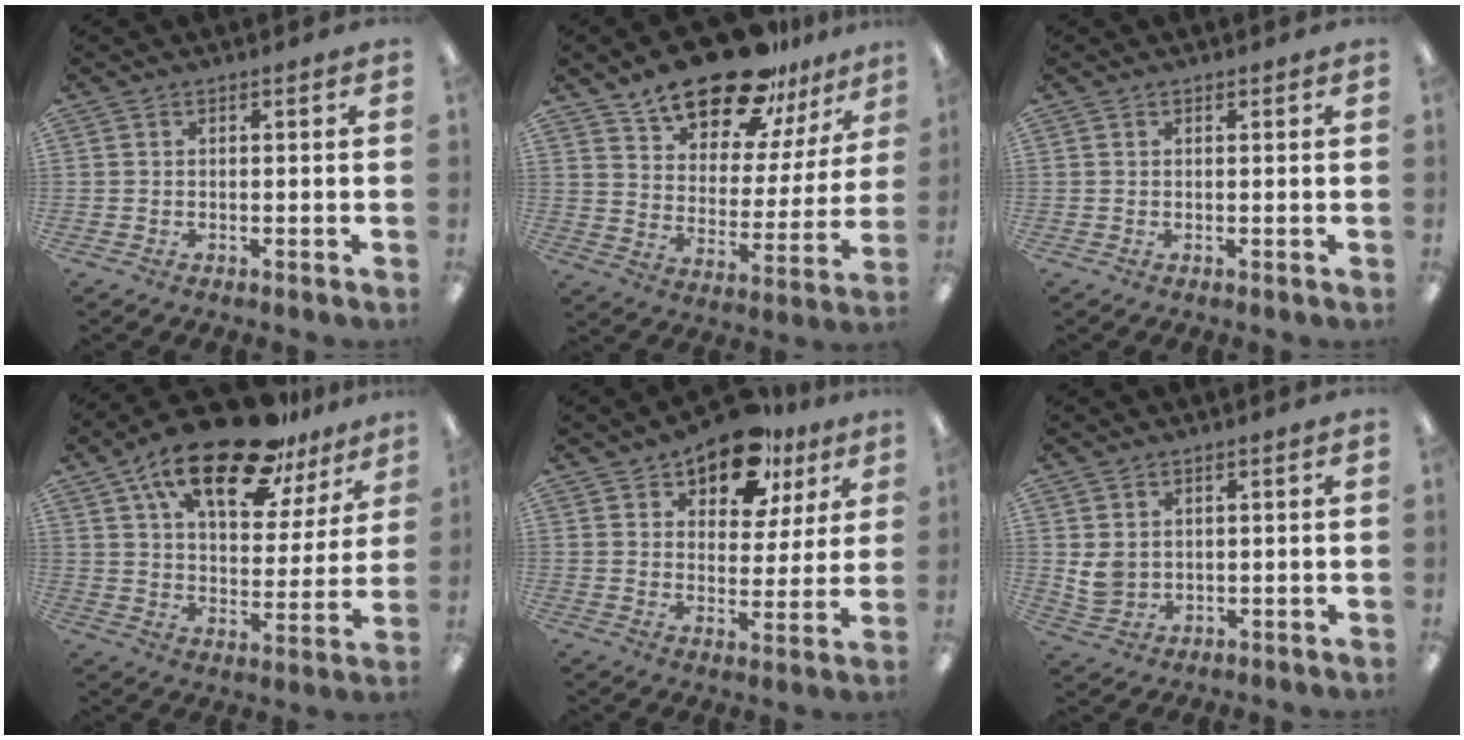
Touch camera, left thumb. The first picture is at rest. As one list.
[{"total": 19.7, "force": [15.8, 7.9, 8.7], "torque": [-0.141, -0.110, 0.275]}, {"total": 0.7, "force": [0.4, 0.4, 0.4], "torque": [-0.009, 0.002, 0.008]}, {"total": 21.5, "force": [14.9, 8.3, 13.0], "torque": [-0.218, -0.082, 0.253]}, {"total": 14.1, "force": [10.4, 7.0, 6.4], "torque": [-0.095, -0.059, 0.184]}, {"total": 4.7, "force": [1.7, 3.7, 2.3], "torque": [-0.045, -0.002, 0.034]}]